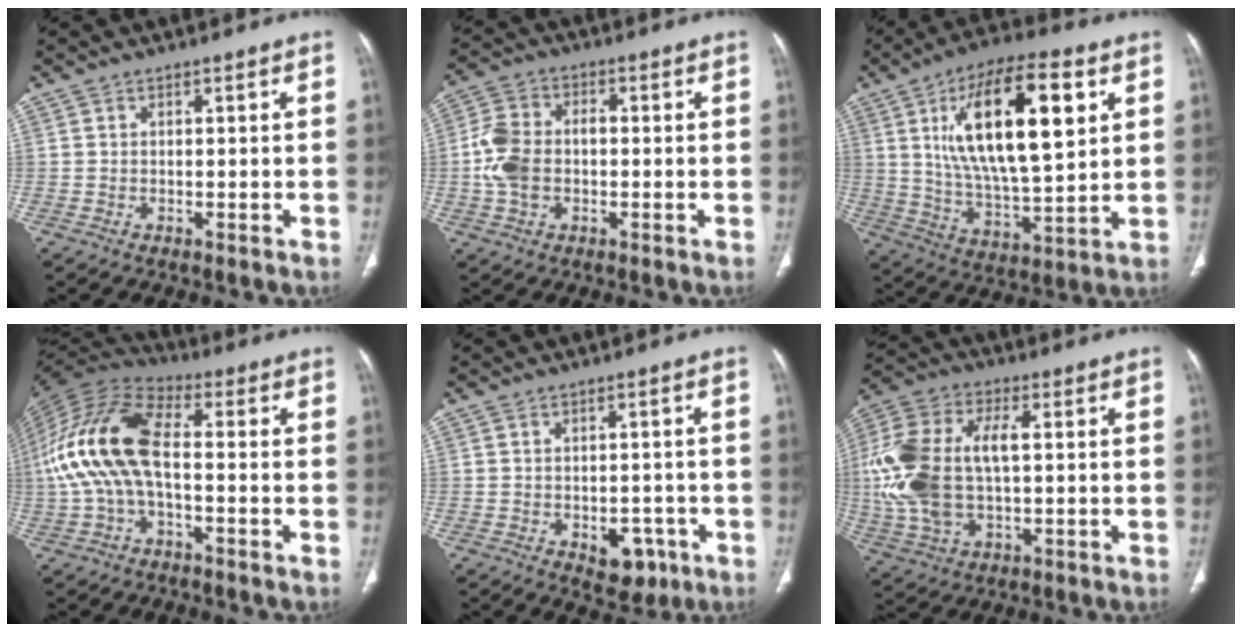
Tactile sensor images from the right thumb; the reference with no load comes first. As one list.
[{"total": 9.0, "force": [-1.0, 6.2, 6.4], "torque": [-0.134, 0.027, -0.025]}, {"total": 22.6, "force": [6.9, 8.6, 19.7], "torque": [-0.319, -0.020, 0.117]}, {"total": 15.7, "force": [-1.2, 7.9, 13.5], "torque": [-0.284, 0.036, -0.031]}, {"total": 6.3, "force": [-2.7, 4.0, 4.0], "torque": [-0.023, 0.012, -0.025]}, {"total": 18.5, "force": [0.8, 10.2, 15.4], "torque": [-0.349, 0.013, 0.020]}]